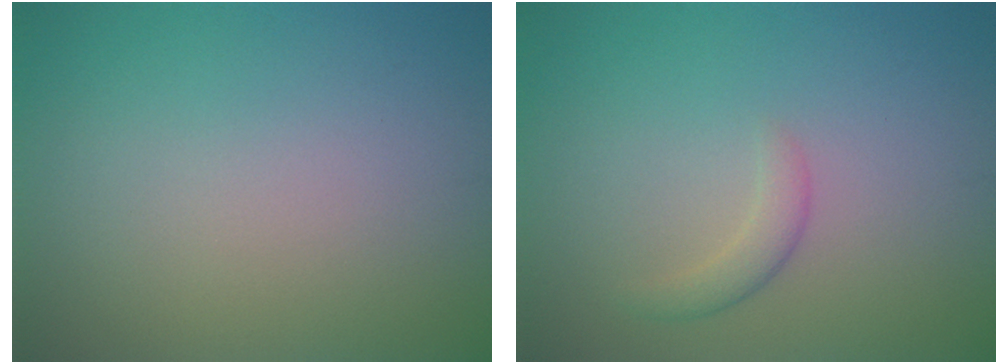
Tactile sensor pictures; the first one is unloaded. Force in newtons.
{"total": 1.6, "press": 1.6, "slide": 0.0}